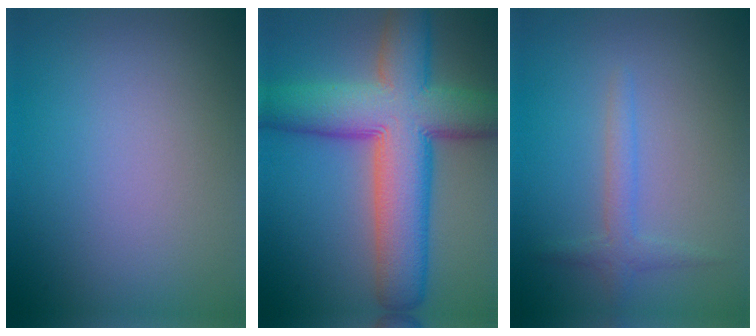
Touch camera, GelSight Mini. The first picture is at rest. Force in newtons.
{"total": 12.6, "press": 12.6, "slide": 0.6}
{"total": 1.8, "press": 1.8, "slide": 0.1}